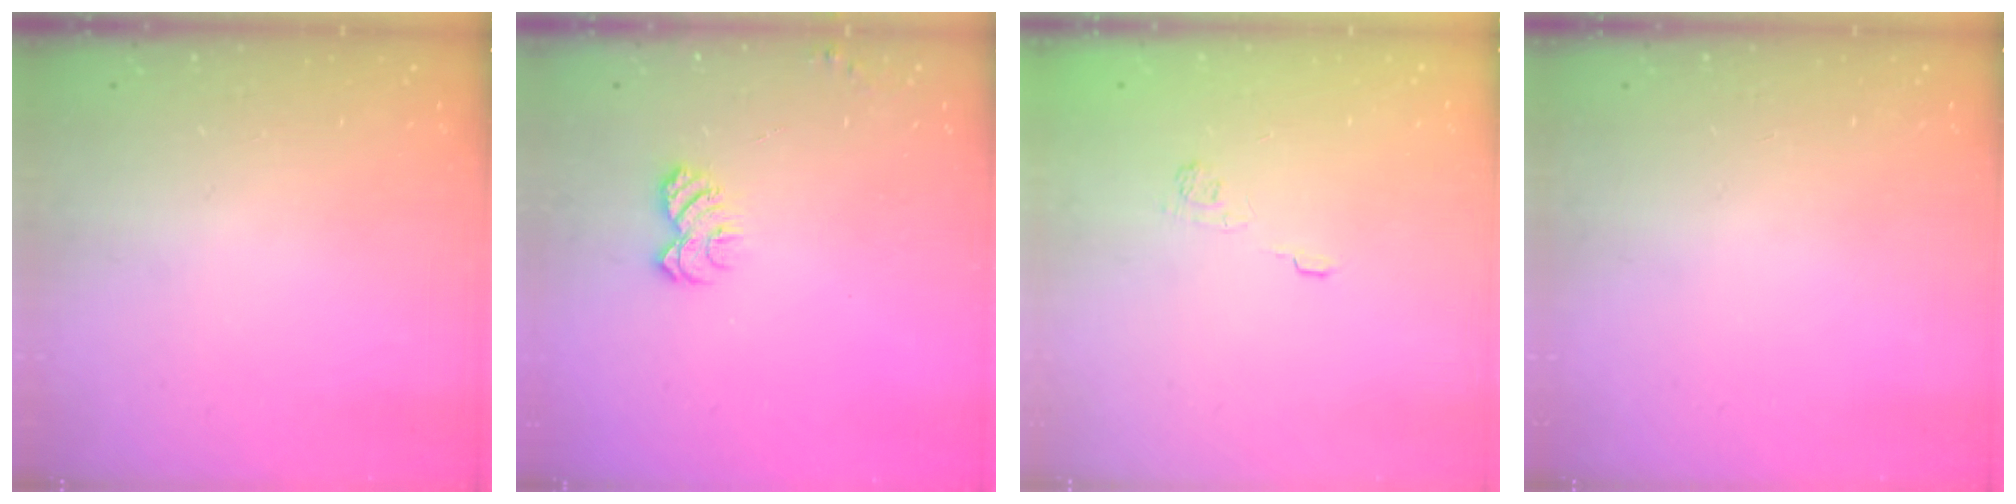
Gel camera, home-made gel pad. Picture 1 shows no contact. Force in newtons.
{"total": 5.5, "press": 5.4, "slide": 0.5}
{"total": 2.3, "press": 1.8, "slide": 1.3}
{"total": 0.0}